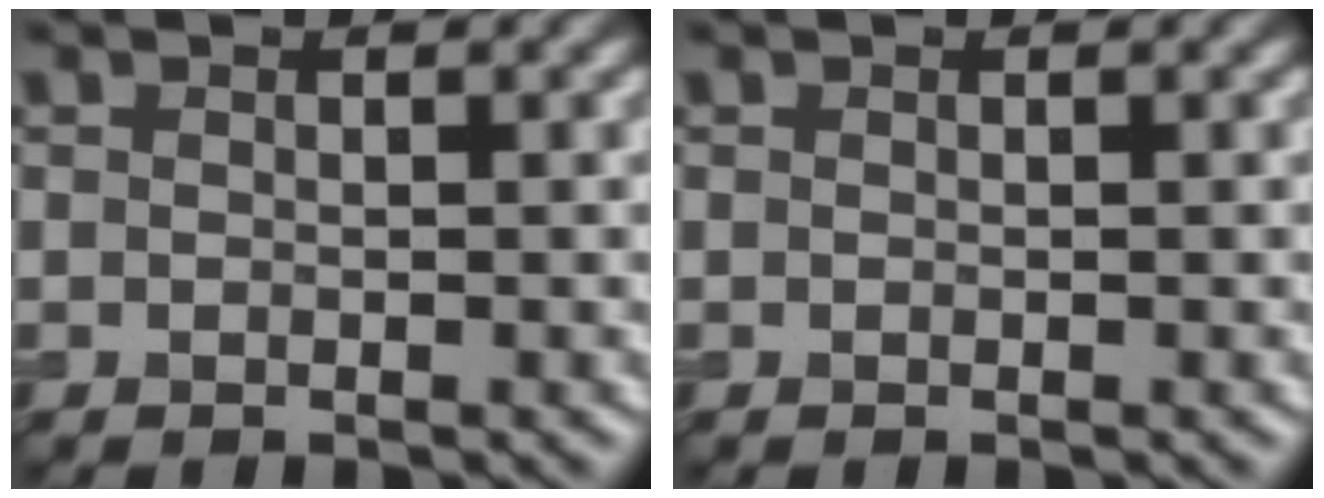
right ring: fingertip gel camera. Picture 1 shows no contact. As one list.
[{"total": 0.0}]